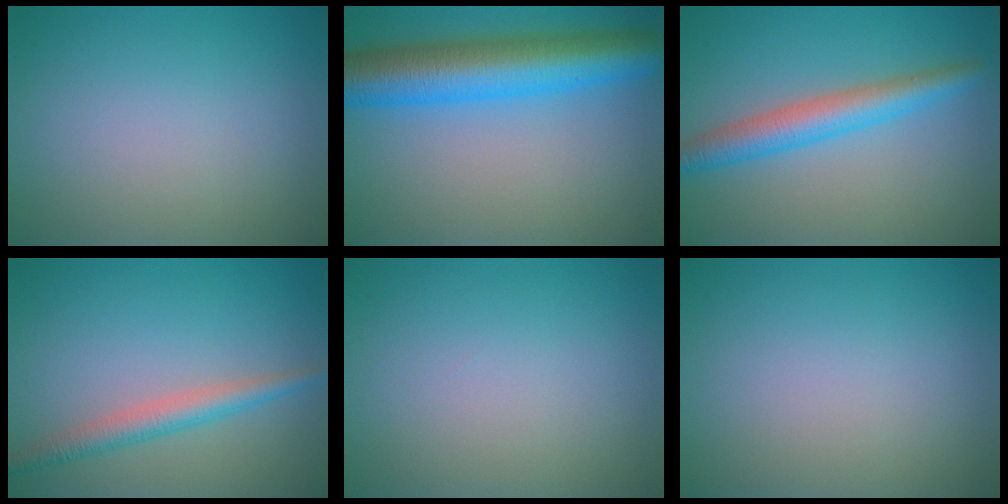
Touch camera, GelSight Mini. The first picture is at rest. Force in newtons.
{"total": 9.1, "press": 9.1, "slide": 0.2}
{"total": 4.3, "press": 4.3, "slide": 0.2}
{"total": 2.8, "press": 2.8, "slide": 0.1}
{"total": 0.0}
{"total": 0.0}